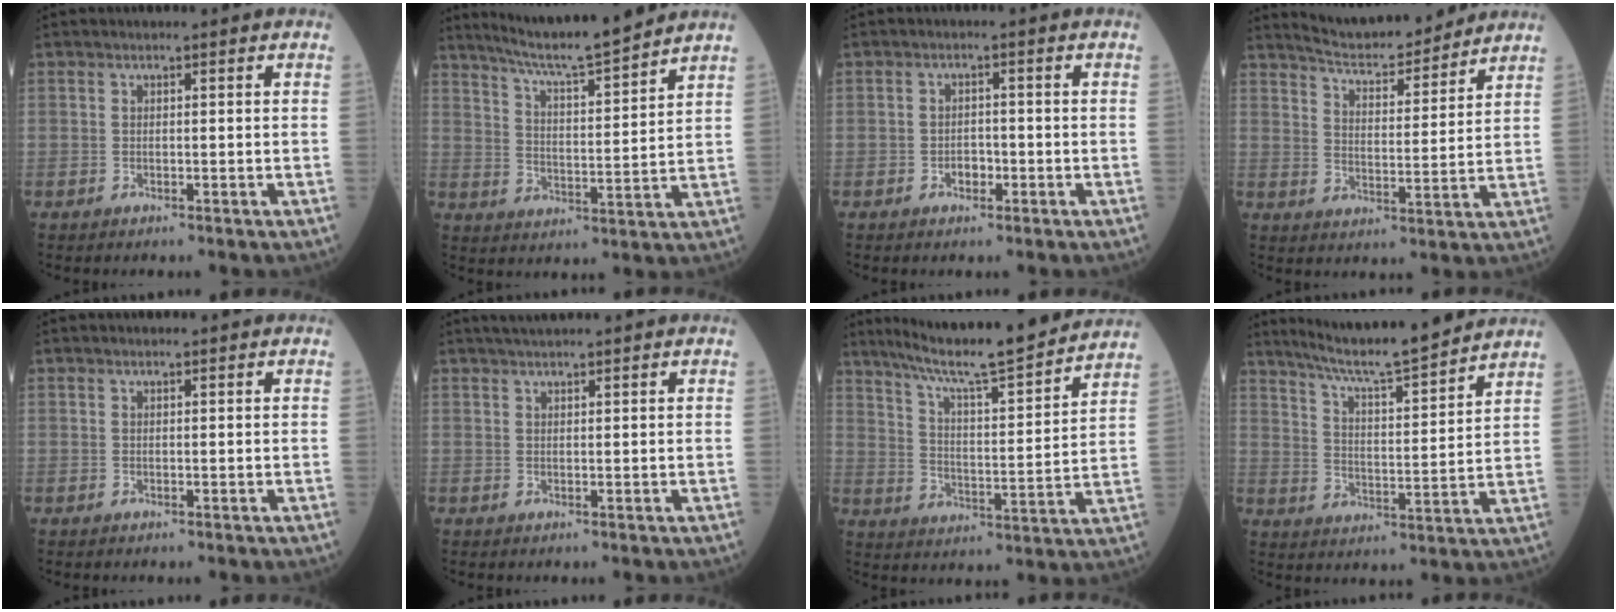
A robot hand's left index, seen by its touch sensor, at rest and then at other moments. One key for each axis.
{"total": 13.3, "fx": 12.1, "fy": -0.8, "fz": 5.6, "tx": -0.100, "ty": 0.001, "tz": 0.191}
{"total": 1.9, "fx": -1.0, "fy": 1.2, "fz": 1.1, "tx": -0.014, "ty": 0.005, "tz": -0.016}
{"total": 12.8, "fx": 12.1, "fy": 1.2, "fz": 4.2, "tx": -0.071, "ty": 0.002, "tz": 0.185}
{"total": 0.6, "fx": 0.5, "fy": 0.1, "fz": 0.2, "tx": -0.012, "ty": 0.003, "tz": 0.008}
{"total": 3.7, "fx": 3.3, "fy": -0.1, "fz": 1.7, "tx": -0.024, "ty": 0.026, "tz": 0.056}
{"total": 19.5, "fx": 17.2, "fy": 0.3, "fz": 9.2, "tx": -0.153, "ty": -0.005, "tz": 0.259}
{"total": 15.6, "fx": 14.0, "fy": -0.3, "fz": 6.8, "tx": -0.118, "ty": 0.000, "tz": 0.215}